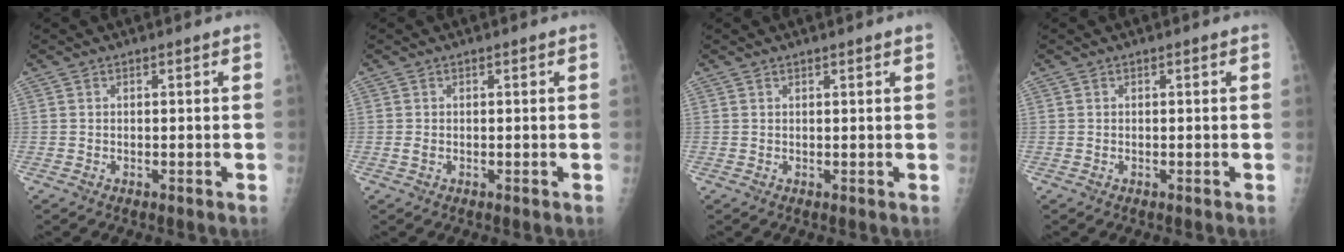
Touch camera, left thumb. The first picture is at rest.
{"total": 0.8, "force": [-0.1, 0.5, 0.6], "torque": [-0.015, -0.001, -0.001]}
{"total": 1.6, "force": [1.2, 0.0, 1.1], "torque": [-0.011, 0.001, 0.017]}
{"total": 0.0}